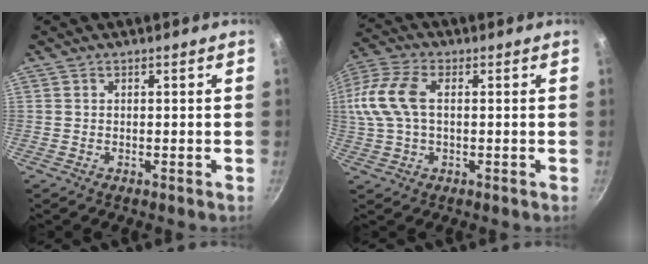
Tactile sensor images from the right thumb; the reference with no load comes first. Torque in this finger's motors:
{"motor_torque": [-0.05, 1.47, 1.21, 0.08, 0.15]}